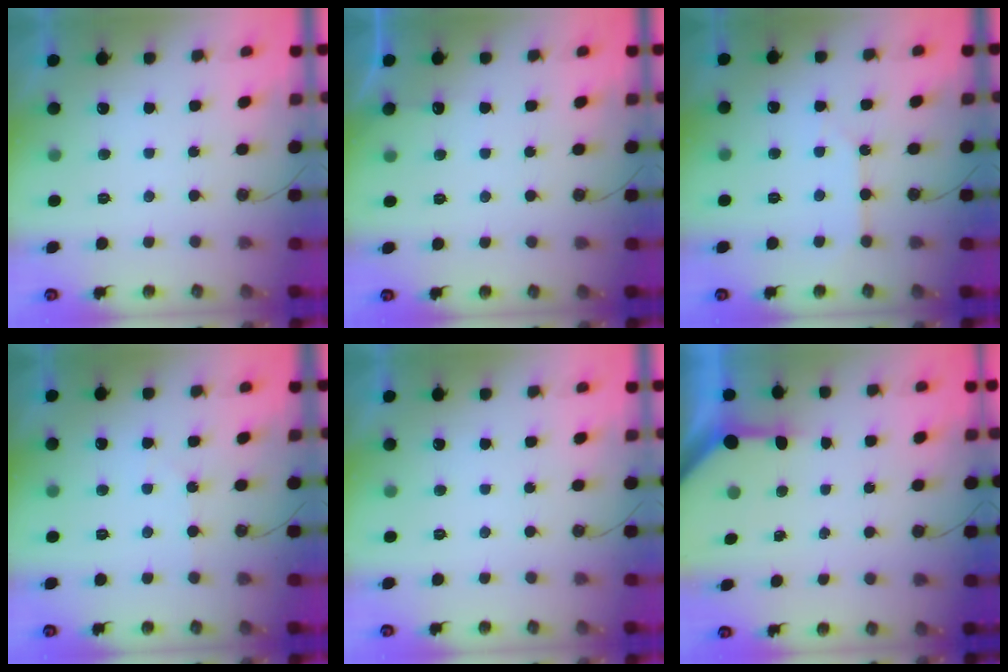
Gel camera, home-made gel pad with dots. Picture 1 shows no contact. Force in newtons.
{"total": 2.8, "press": 2.8, "slide": 0.4}
{"total": 2.1, "press": 2.1, "slide": 0.3}
{"total": 3.4, "press": 3.3, "slide": 0.6}
{"total": 0.0}
{"total": 3.3, "press": 3.3, "slide": 0.4}